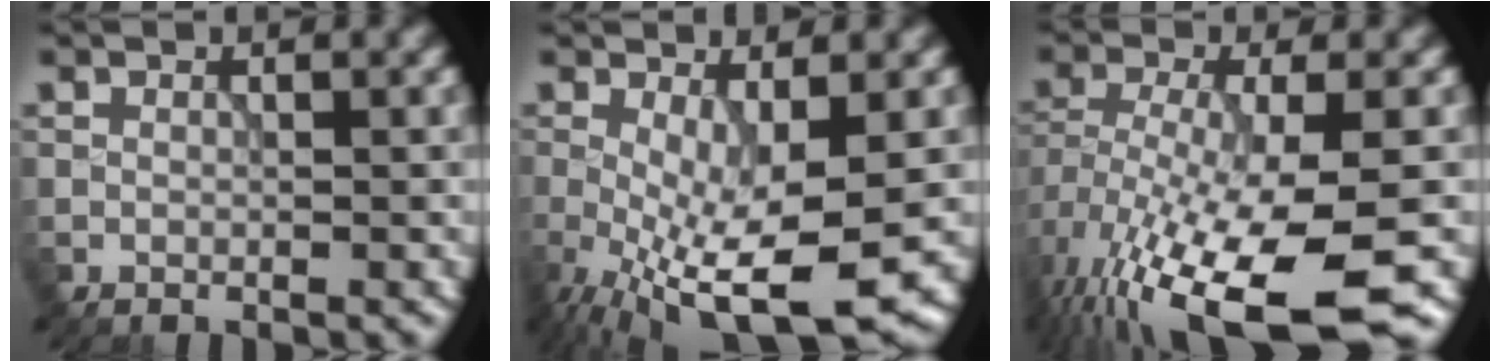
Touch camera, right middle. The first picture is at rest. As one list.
[{"total": 10.9, "force": [-3.5, 3.5, 9.7], "torque": [-0.187, -0.032, -0.049]}, {"total": 13.8, "force": [-7.4, 4.3, 10.9], "torque": [-0.235, -0.041, -0.106]}]